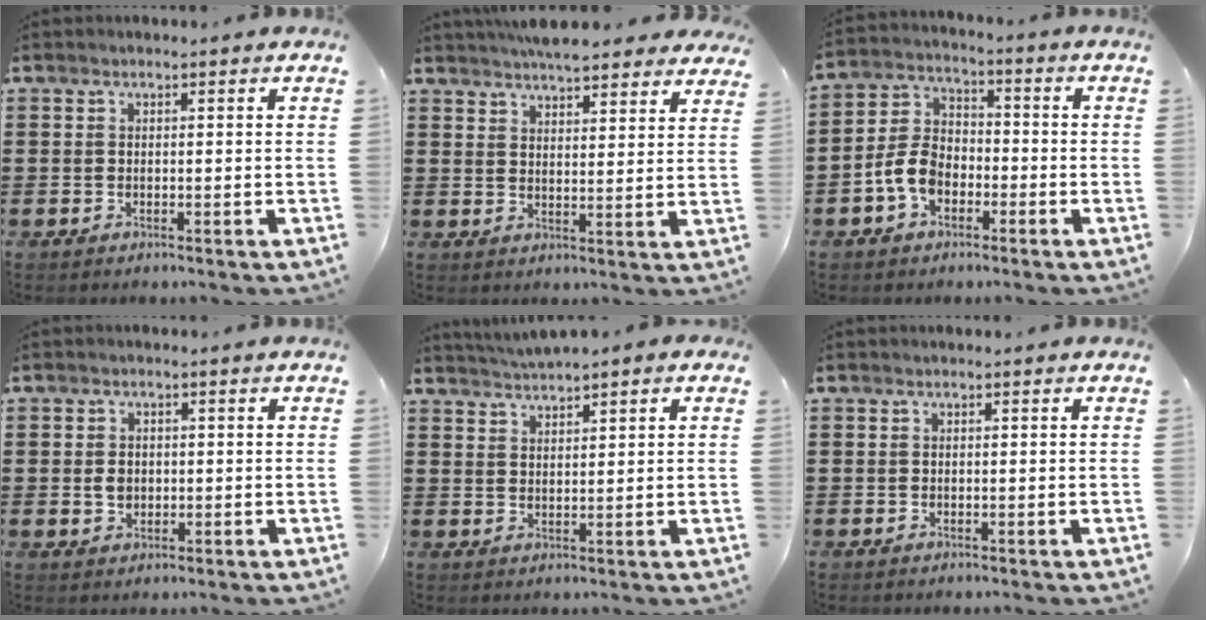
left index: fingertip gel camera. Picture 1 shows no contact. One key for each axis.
{"total": 5.7, "fx": 5.4, "fy": 0.9, "fz": 1.5, "tx": -0.036, "ty": -0.017, "tz": 0.100}
{"total": 7.0, "fx": -2.9, "fy": 4.6, "fz": 4.3, "tx": -0.111, "ty": 0.010, "tz": -0.063}
{"total": 2.4, "fx": 0.1, "fy": 1.8, "fz": 1.6, "tx": -0.035, "ty": 0.006, "tz": 0.000}
{"total": 2.2, "fx": 2.2, "fy": 0.0, "fz": 0.3, "tx": -0.012, "ty": -0.002, "tz": 0.040}
{"total": 0.0}